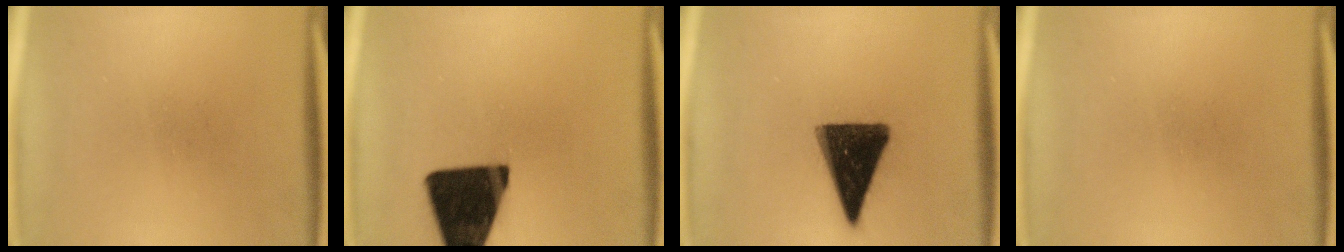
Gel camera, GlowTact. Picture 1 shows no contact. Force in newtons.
{"total": 19.2}
{"total": 15.0}
{"total": 0.0}